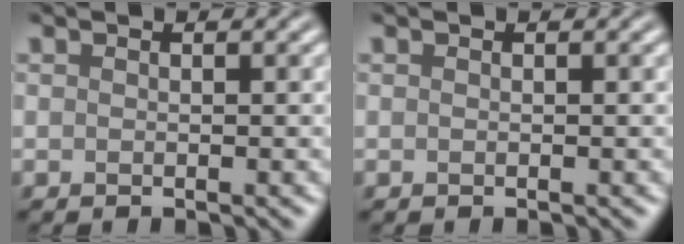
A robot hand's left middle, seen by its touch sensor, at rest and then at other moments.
{"total": 0.0}